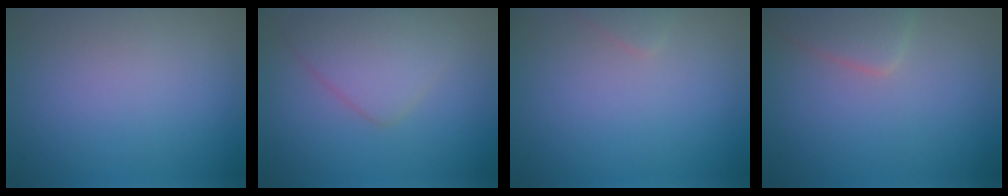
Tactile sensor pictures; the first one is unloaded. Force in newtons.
{"total": 3.7, "press": 3.7, "slide": 0.0}
{"total": 0.8, "press": 0.8, "slide": 0.0}
{"total": 2.7, "press": 2.7, "slide": 0.1}